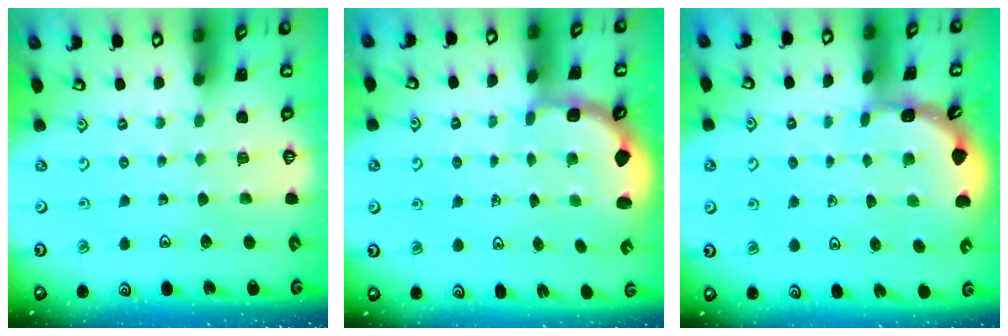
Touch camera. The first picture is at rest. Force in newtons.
{"total": 2.9, "press": 1.9, "slide": 2.2}
{"total": 1.7, "press": 1.7, "slide": 0.1}